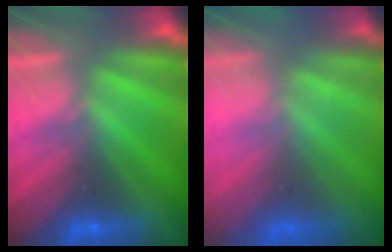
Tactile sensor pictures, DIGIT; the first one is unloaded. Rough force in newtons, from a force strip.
{"total": 6.7}